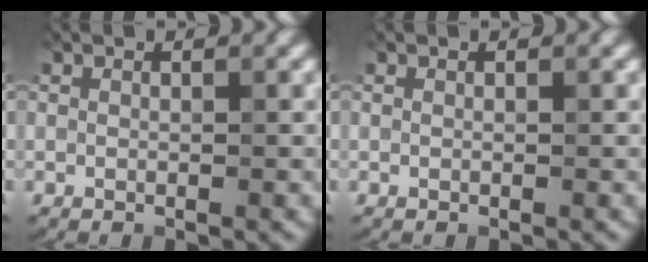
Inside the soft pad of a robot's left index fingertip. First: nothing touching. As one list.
[{"total": 0.0}]